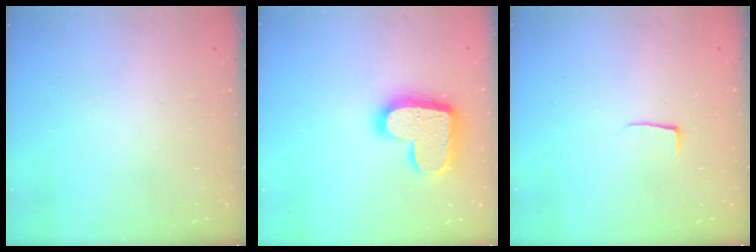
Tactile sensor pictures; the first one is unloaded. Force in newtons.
{"total": 17.7, "press": 17.6, "slide": 1.3}
{"total": 3.9, "press": 3.9, "slide": 0.5}